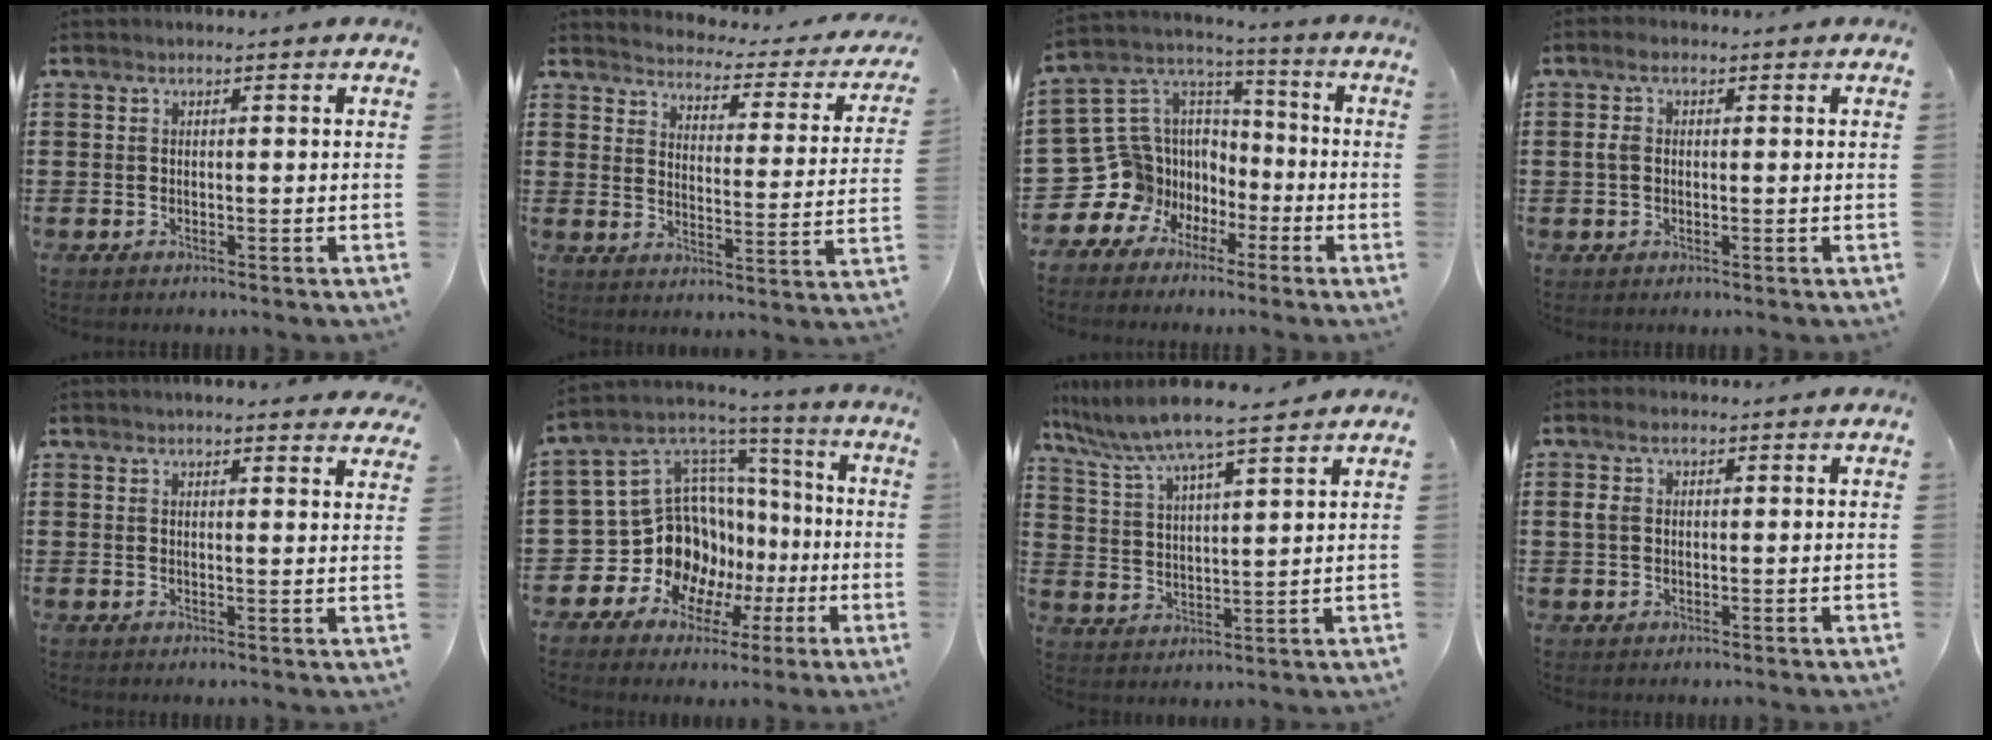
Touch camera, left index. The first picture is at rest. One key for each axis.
{"total": 2.5, "fx": 2.5, "fy": 0.1, "fz": 0.2, "tx": -0.026, "ty": -0.030, "tz": 0.034}
{"total": 11.4, "fx": -4.0, "fy": 10.6, "fz": 0.8, "tx": -0.079, "ty": -0.016, "tz": -0.051}
{"total": 2.7, "fx": 0.3, "fy": 1.7, "fz": 2.1, "tx": -0.053, "ty": 0.009, "tz": 0.000}
{"total": 2.5, "fx": 2.5, "fy": 0.0, "fz": 0.6, "tx": -0.012, "ty": -0.007, "tz": 0.045}
{"total": 13.1, "fx": -2.5, "fy": 12.4, "fz": 3.7, "tx": -0.123, "ty": -0.031, "tz": -0.014}
{"total": 7.8, "fx": 6.8, "fy": 0.0, "fz": 3.8, "tx": -0.099, "ty": -0.030, "tz": 0.119}
{"total": 2.8, "fx": 0.7, "fy": 1.9, "fz": 2.0, "tx": -0.045, "ty": 0.010, "tz": 0.011}